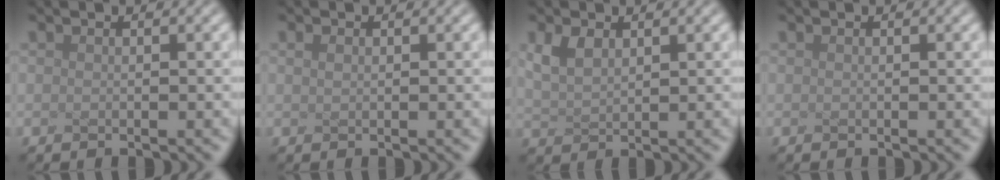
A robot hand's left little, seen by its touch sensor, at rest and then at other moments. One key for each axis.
{"total": 0.6, "fx": 0.2, "fy": 0.4, "fz": 0.4, "tx": -0.010, "ty": 0.002, "tz": 0.007}
{"total": 2.2, "fx": 1.1, "fy": 1.2, "fz": 1.5, "tx": -0.040, "ty": 0.002, "tz": 0.029}
{"total": 0.0}